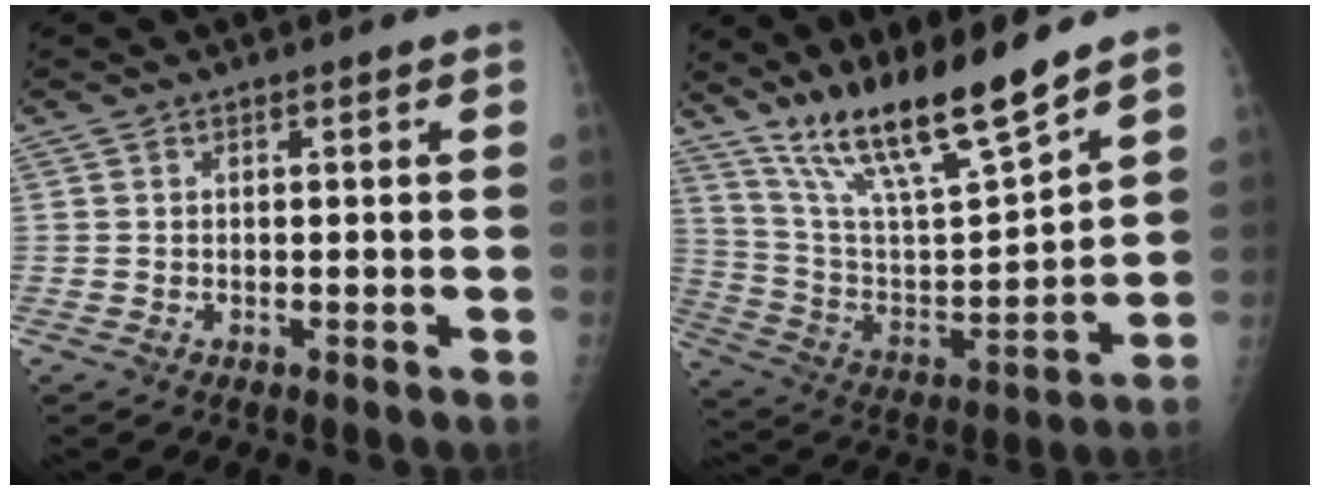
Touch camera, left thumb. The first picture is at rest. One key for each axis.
{"total": 18.1, "fx": 14.3, "fy": 1.7, "fz": 10.9, "tx": -0.176, "ty": -0.074, "tz": 0.271}